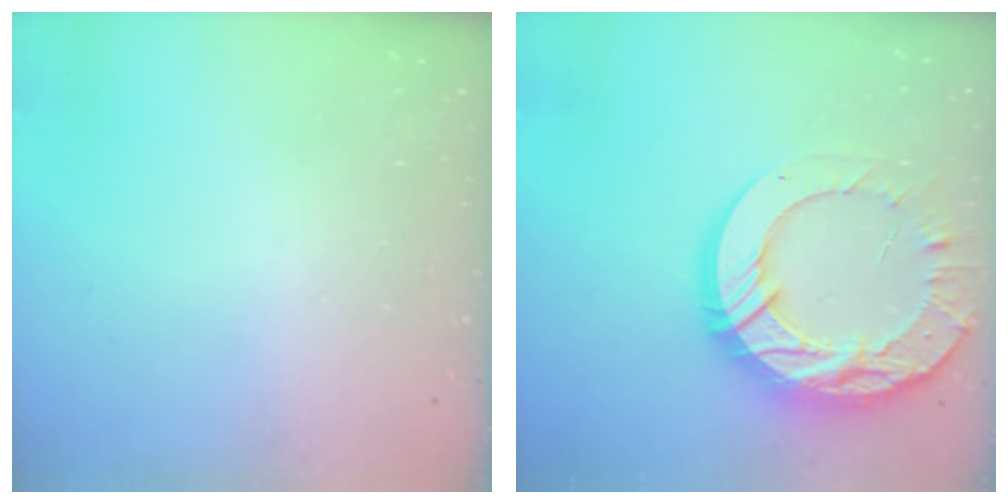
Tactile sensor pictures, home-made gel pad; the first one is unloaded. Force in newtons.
{"total": 25.1, "press": 25.0, "slide": 2.3}